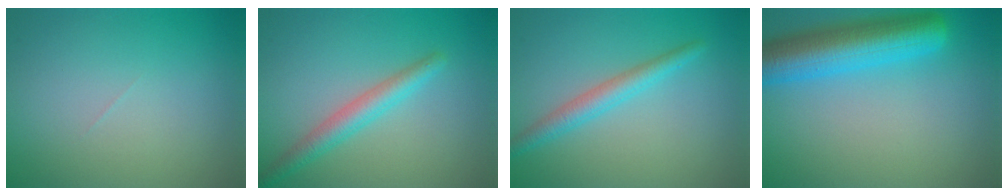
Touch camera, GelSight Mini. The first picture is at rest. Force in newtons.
{"total": 2.9, "press": 2.9, "slide": 0.1}
{"total": 2.6, "press": 2.6, "slide": 0.1}
{"total": 7.7, "press": 7.7, "slide": 0.3}